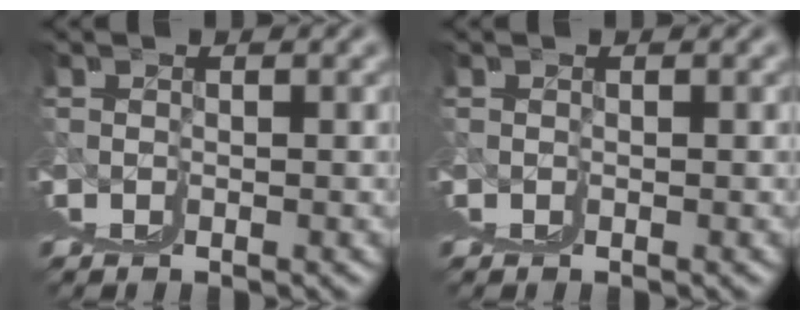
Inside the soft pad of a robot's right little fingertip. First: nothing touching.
{"total": 0.0}